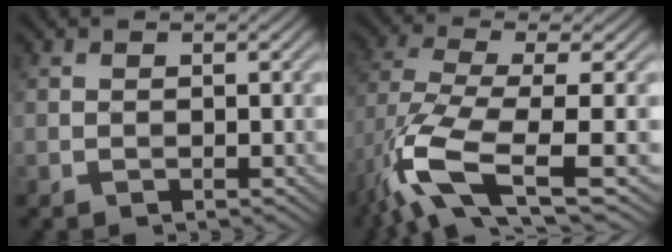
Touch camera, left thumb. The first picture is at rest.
{"total": 10.9, "force": [-4.0, 3.3, 9.5], "torque": [-0.214, -0.008, -0.077]}